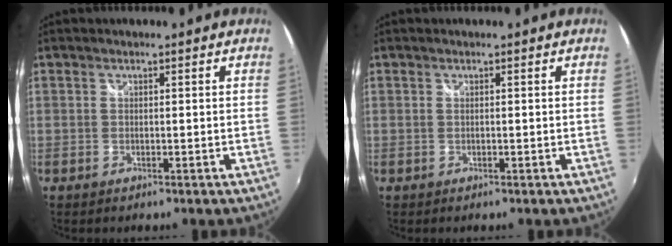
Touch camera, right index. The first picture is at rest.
{"total": 0.0}